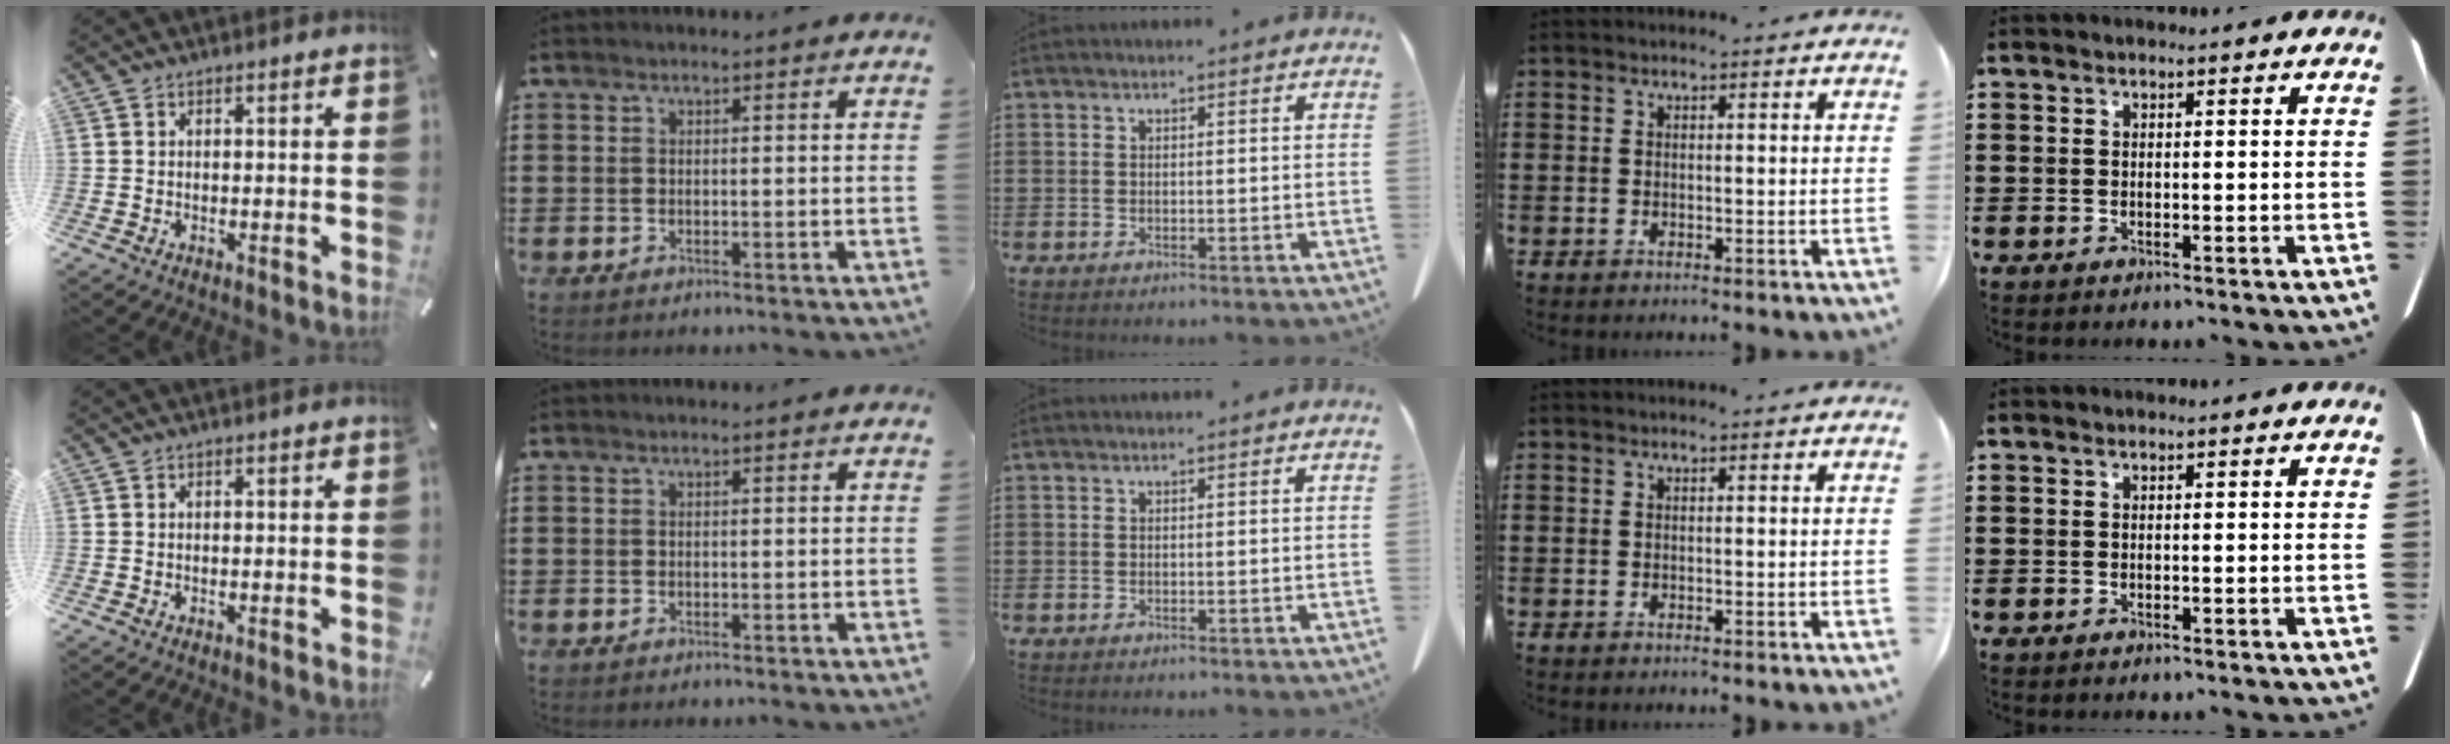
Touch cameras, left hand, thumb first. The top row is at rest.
{}